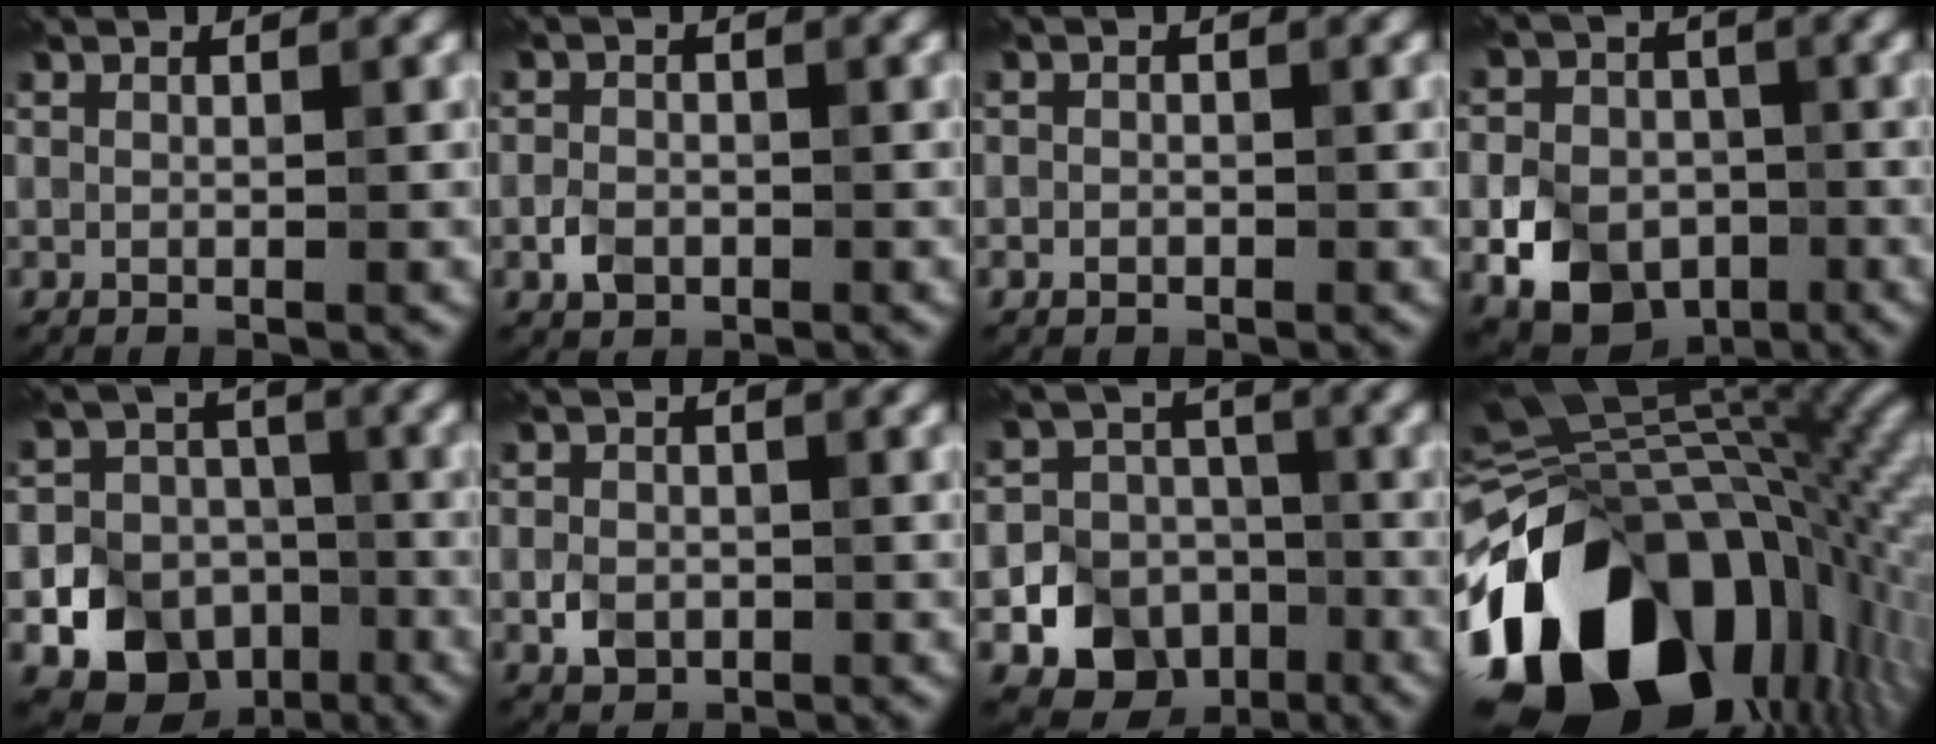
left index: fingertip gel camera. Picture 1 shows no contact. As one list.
[{"total": 1.9, "force": [-0.8, 1.4, 1.0], "torque": [-0.017, 0.000, -0.021]}, {"total": 0.7, "force": [-0.4, 0.5, 0.2], "torque": [-0.002, -0.002, -0.009]}, {"total": 7.3, "force": [-2.7, 5.7, 3.7], "torque": [-0.061, -0.010, -0.058]}, {"total": 12.7, "force": [-6.0, 10.7, 3.4], "torque": [-0.044, -0.041, -0.113]}, {"total": 2.2, "force": [-0.7, 1.7, 1.3], "torque": [-0.021, -0.003, -0.017]}, {"total": 11.1, "force": [-5.2, 9.4, 2.8], "torque": [-0.030, -0.034, -0.098]}, {"total": 18.6, "force": [-8.2, 11.5, 12.2], "torque": [-0.241, -0.019, -0.134]}]